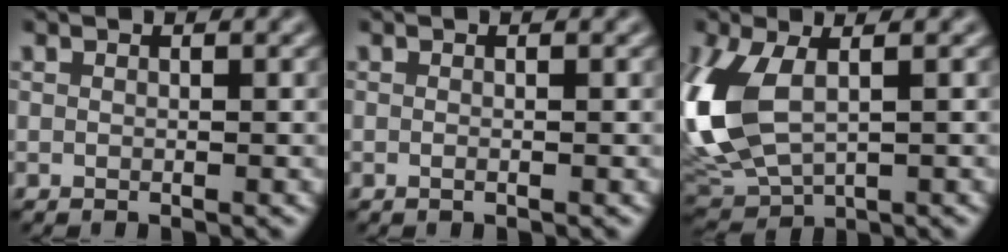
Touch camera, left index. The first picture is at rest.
{"total": 0.5, "force": [-0.3, 0.1, 0.4], "torque": [-0.007, -0.007, -0.010]}
{"total": 9.1, "force": [0.4, 5.0, 7.5], "torque": [-0.195, -0.005, 0.009]}